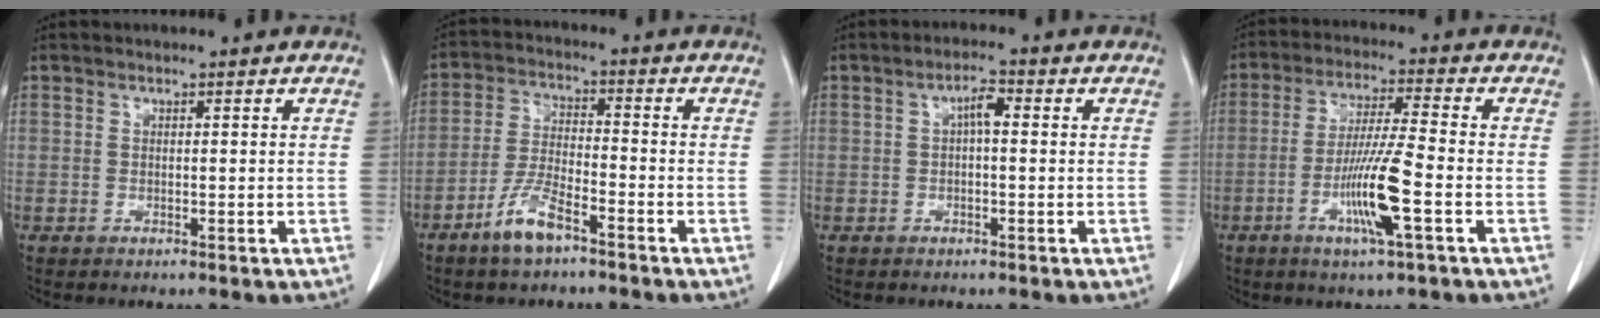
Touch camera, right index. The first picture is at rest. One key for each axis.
{"total": 6.7, "fx": -4.6, "fy": 1.6, "fz": 4.7, "tx": -0.103, "ty": -0.004, "tz": -0.090}
{"total": 2.8, "fx": 0.3, "fy": 0.9, "fz": 2.6, "tx": -0.049, "ty": 0.011, "tz": 0.004}
{"total": 9.7, "fx": -3.2, "fy": -0.3, "fz": 9.1, "tx": -0.175, "ty": -0.012, "tz": -0.060}